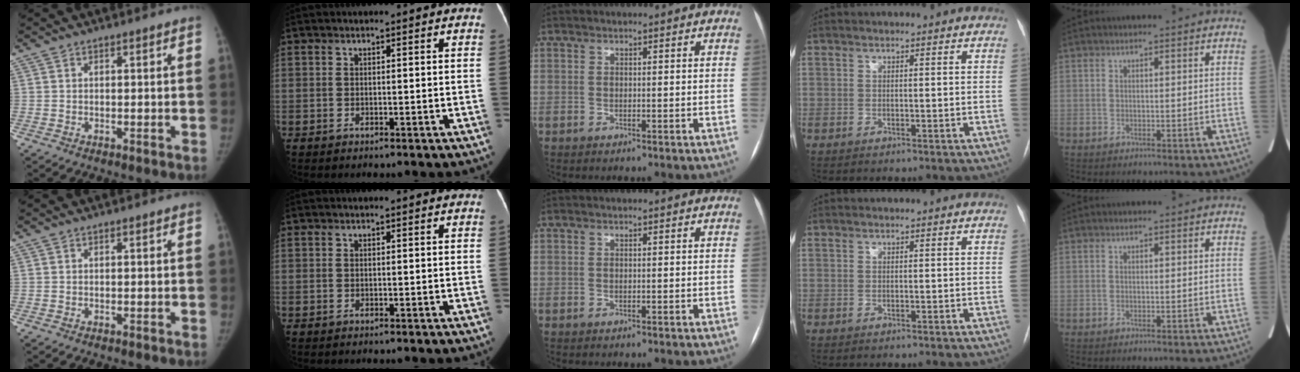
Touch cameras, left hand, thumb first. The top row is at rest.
{}